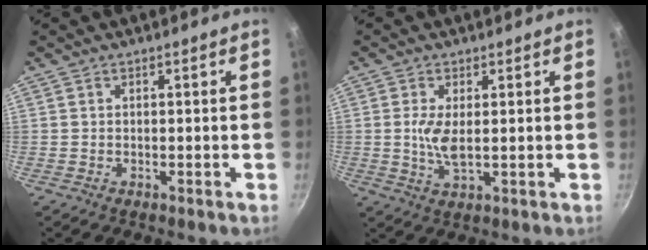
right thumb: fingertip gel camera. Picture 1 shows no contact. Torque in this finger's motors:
{"motor_torque": [0.11, 1.41, 0.51, -0.33, 0.05]}